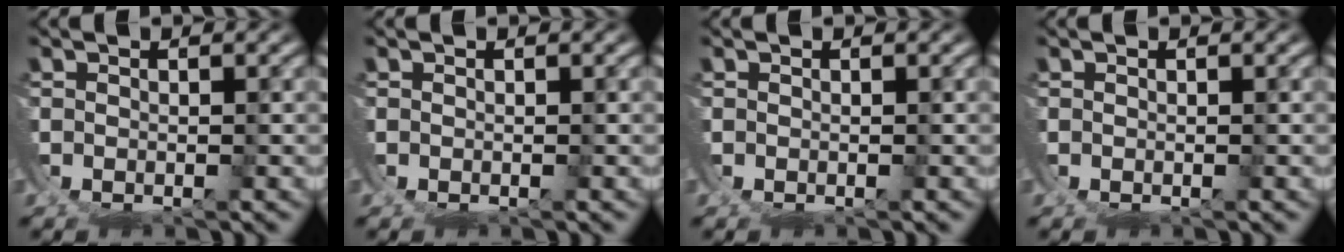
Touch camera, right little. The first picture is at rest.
{"total": 0.0}
{"total": 0.0}
{"total": 0.0}